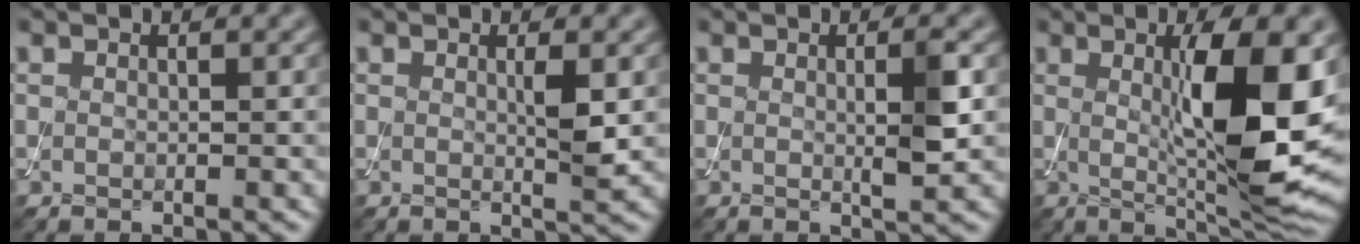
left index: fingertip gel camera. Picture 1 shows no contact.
{"total": 1.9, "force": [0.3, 0.2, 1.9], "torque": [-0.031, -0.002, 0.004]}
{"total": 2.6, "force": [0.2, 0.3, 2.6], "torque": [-0.041, -0.004, 0.001]}
{"total": 11.0, "force": [1.0, 2.7, 10.6], "torque": [-0.155, -0.012, 0.026]}